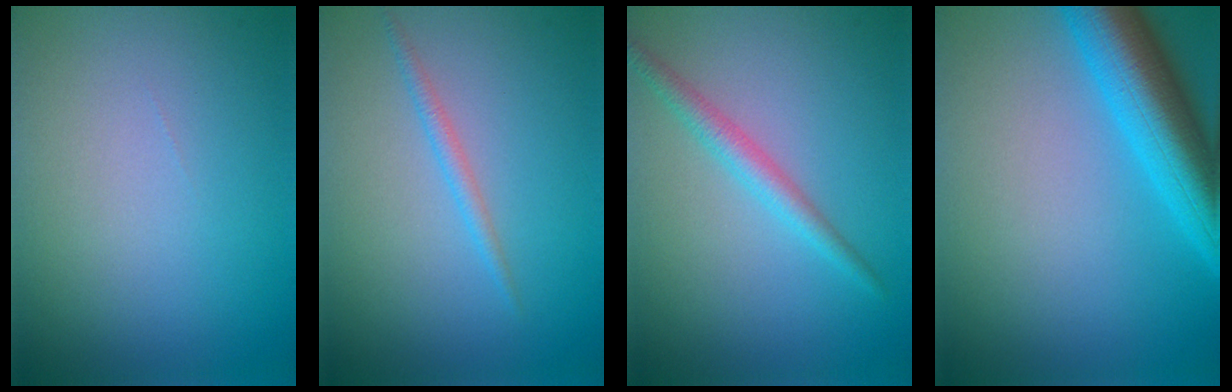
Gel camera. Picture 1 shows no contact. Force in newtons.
{"total": 0.9, "press": 0.9, "slide": 0.1}
{"total": 2.2, "press": 2.2, "slide": 0.0}
{"total": 8.5, "press": 8.5, "slide": 0.6}